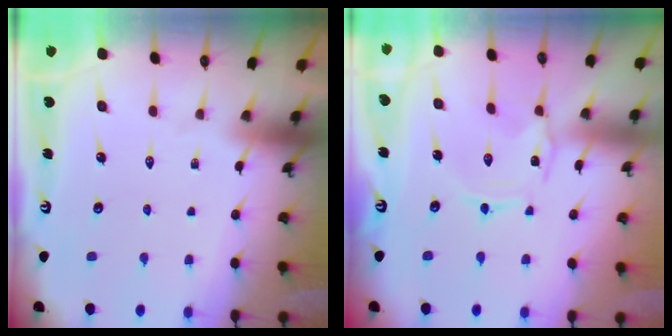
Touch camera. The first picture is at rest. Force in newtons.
{"total": 1.0, "press": 1.0, "slide": 0.2}